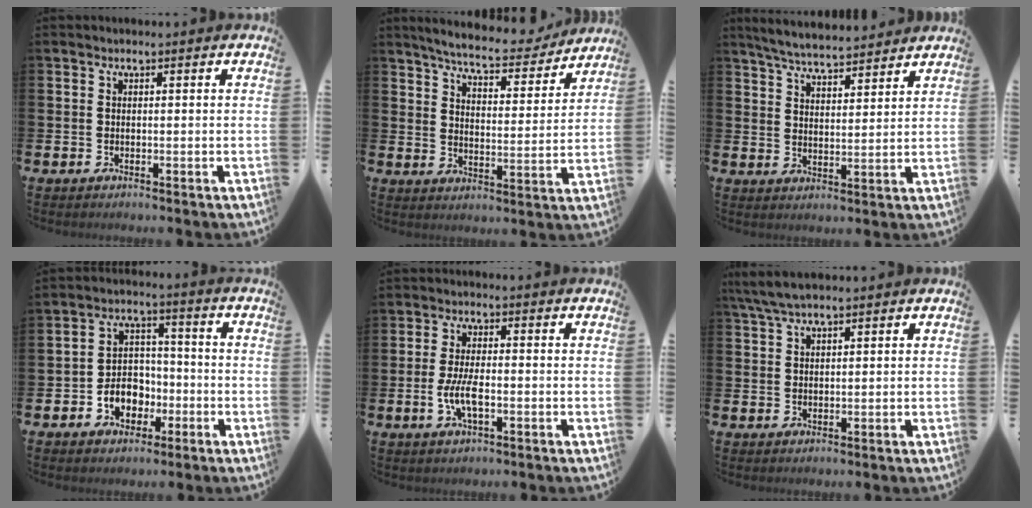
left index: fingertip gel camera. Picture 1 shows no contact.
{"total": 6.9, "force": [6.6, 0.9, 2.0], "torque": [-0.056, -0.046, 0.111]}
{"total": 5.6, "force": [5.5, 0.4, 0.9], "torque": [-0.043, -0.028, 0.100]}
{"total": 5.2, "force": [-1.7, 4.5, 2.0], "torque": [-0.035, 0.004, -0.037]}
{"total": 4.7, "force": [-1.1, 1.7, 4.2], "torque": [-0.084, 0.000, -0.024]}
{"total": 4.1, "force": [3.3, 0.9, 2.3], "torque": [-0.059, 0.001, 0.063]}